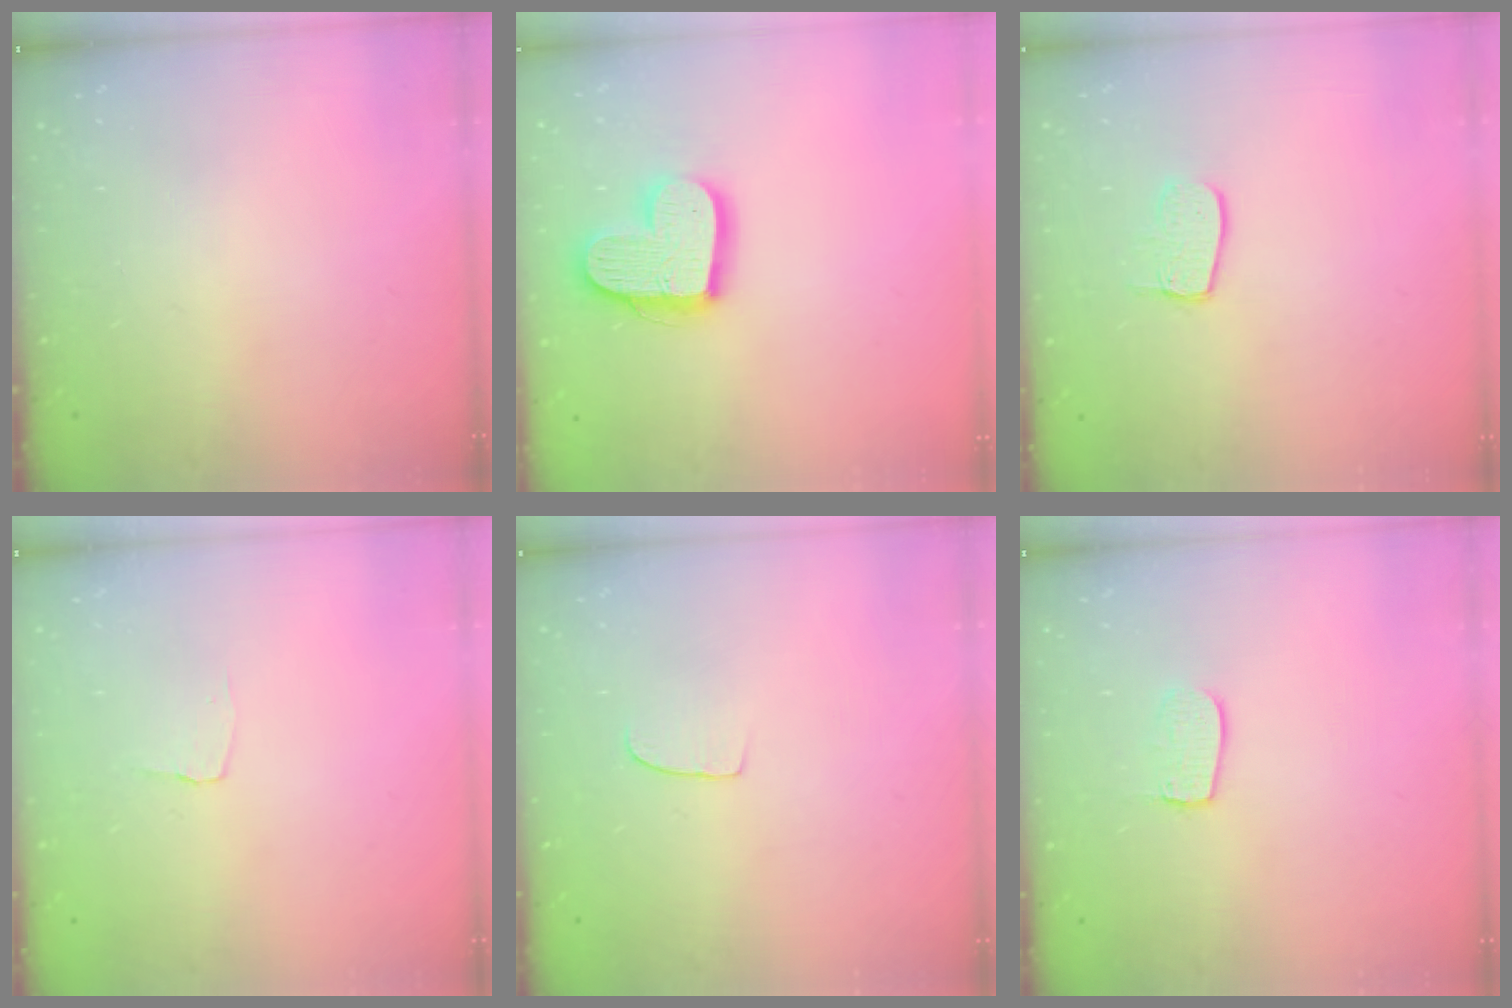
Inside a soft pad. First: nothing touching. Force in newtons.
{"total": 16.1, "press": 16.1, "slide": 1.3}
{"total": 7.5, "press": 7.5, "slide": 0.6}
{"total": 2.9, "press": 2.8, "slide": 0.3}
{"total": 3.7, "press": 3.7, "slide": 0.3}
{"total": 6.6, "press": 6.6, "slide": 0.5}